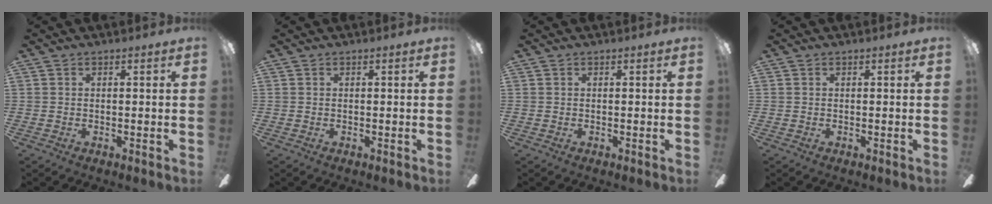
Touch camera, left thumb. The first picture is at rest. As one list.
[{"total": 0.0}, {"total": 0.0}, {"total": 0.0}]